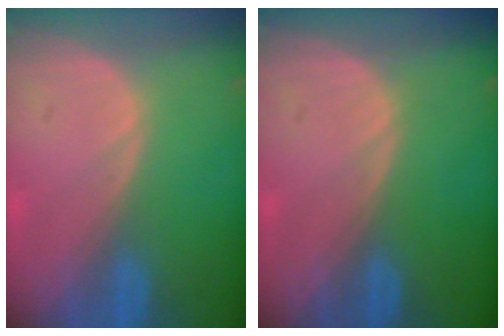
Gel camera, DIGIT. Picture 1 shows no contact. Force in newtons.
{"total": 0.0}